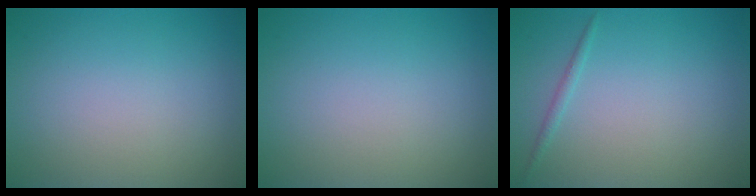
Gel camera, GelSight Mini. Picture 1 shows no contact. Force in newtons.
{"total": 0.0}
{"total": 0.7, "press": 0.7, "slide": 0.0}